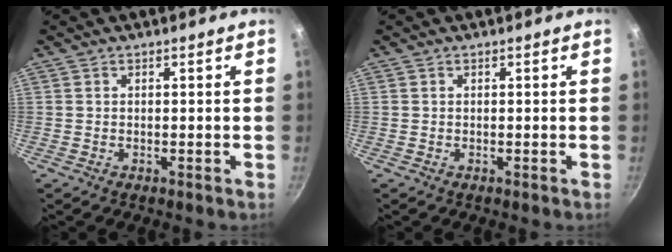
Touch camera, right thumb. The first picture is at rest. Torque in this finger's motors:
{"motor_torque": [0.00, 0.00, 0.00, -0.01, 0.00]}